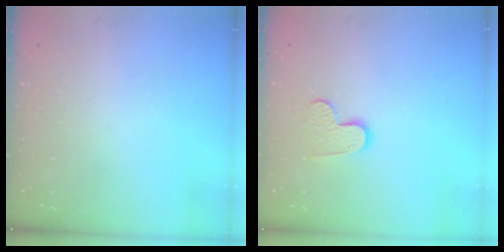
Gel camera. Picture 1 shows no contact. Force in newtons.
{"total": 8.5, "press": 8.5, "slide": 0.5}